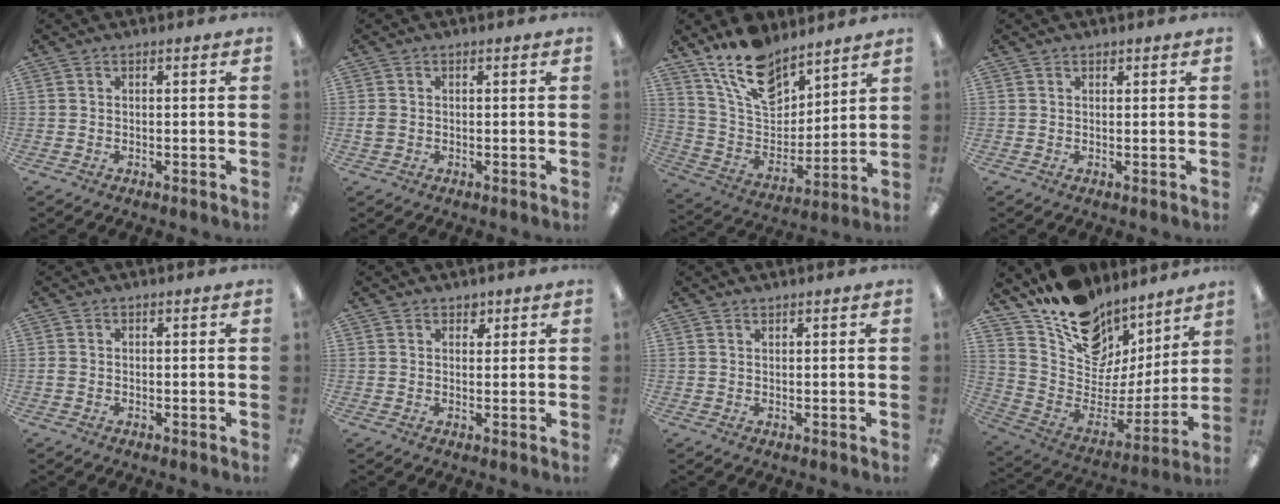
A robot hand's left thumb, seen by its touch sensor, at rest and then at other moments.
{"total": 1.7, "force": [-0.2, 1.5, 0.9], "torque": [-0.015, 0.004, -0.005]}
{"total": 16.1, "force": [12.2, 7.7, 7.1], "torque": [-0.144, -0.067, 0.228]}
{"total": 0.9, "force": [0.8, 0.5, 0.1], "torque": [-0.002, 0.001, 0.015]}
{"total": 0.8, "force": [-0.2, 0.6, 0.4], "torque": [-0.008, 0.003, -0.005]}
{"total": 2.1, "force": [1.5, 1.4, 0.4], "torque": [0.006, -0.006, 0.024]}
{"total": 0.8, "force": [0.8, 0.2, 0.1], "torque": [-0.003, 0.000, 0.014]}
{"total": 15.6, "force": [11.7, 9.1, 4.9], "torque": [-0.093, -0.106, 0.211]}